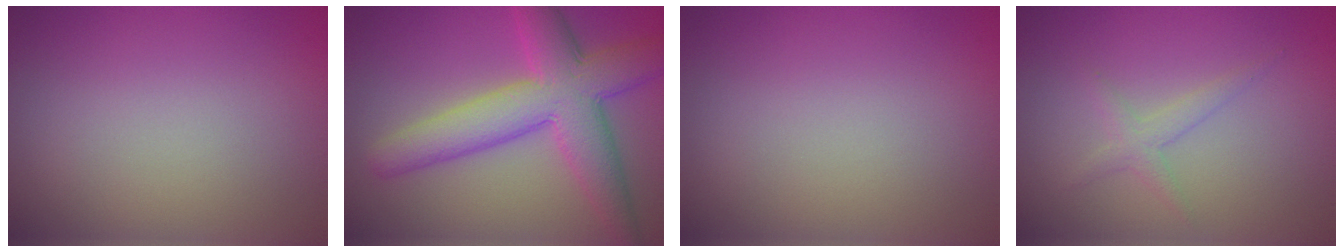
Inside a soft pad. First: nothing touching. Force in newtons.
{"total": 7.8, "press": 7.8, "slide": 0.2}
{"total": 0.0}
{"total": 1.6, "press": 1.6, "slide": 0.1}